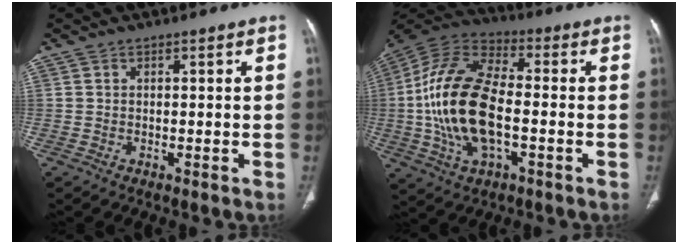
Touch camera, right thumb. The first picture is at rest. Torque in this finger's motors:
{"motor_torque": [-0.03, 1.88, 2.21, -0.56, 0.68]}